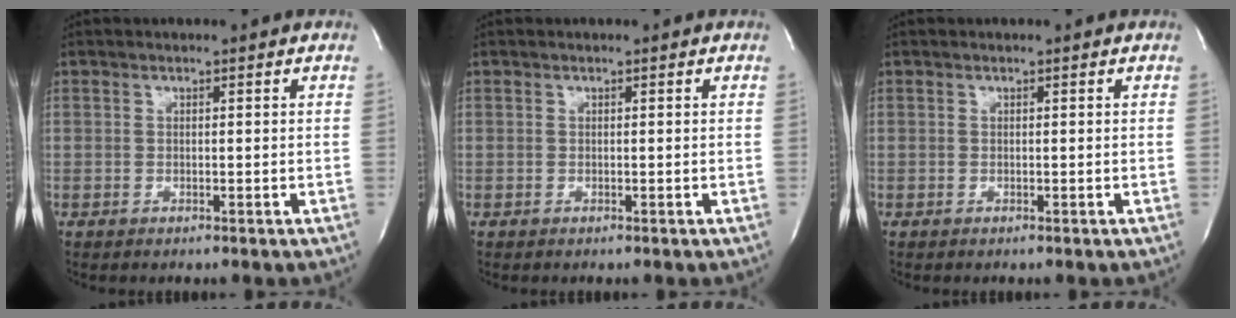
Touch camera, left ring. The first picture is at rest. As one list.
[{"total": 0.0}, {"total": 0.0}]